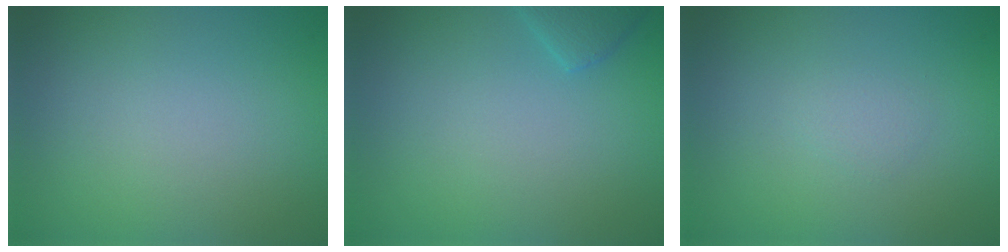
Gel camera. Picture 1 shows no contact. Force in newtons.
{"total": 1.6, "press": 1.6, "slide": 0.2}
{"total": 0.7, "press": 0.7, "slide": 0.1}